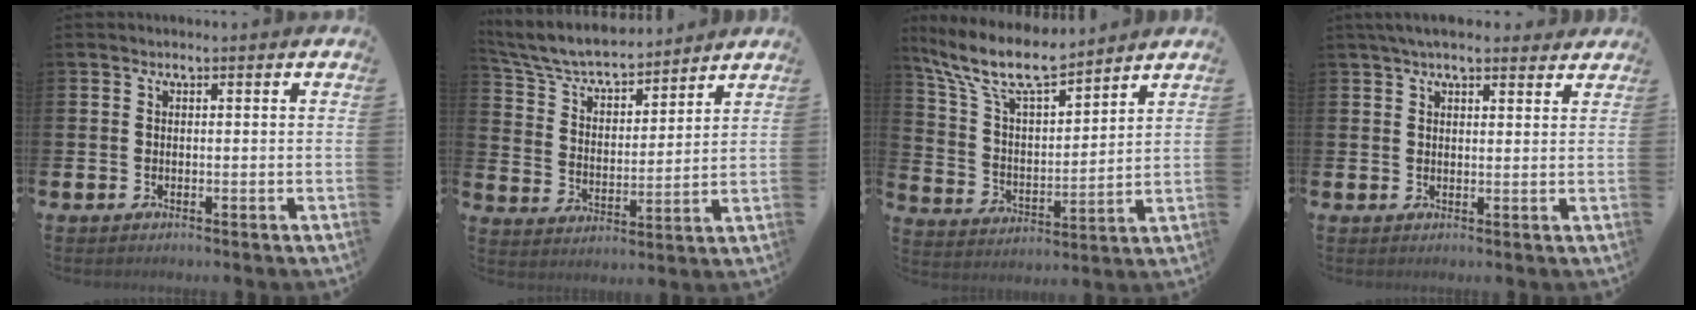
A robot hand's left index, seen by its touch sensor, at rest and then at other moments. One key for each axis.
{"total": 6.9, "fx": 6.4, "fy": 1.6, "fz": 2.0, "tx": -0.070, "ty": -0.048, "tz": 0.108}
{"total": 10.5, "fx": 9.1, "fy": 2.5, "fz": 4.6, "tx": -0.125, "ty": -0.046, "tz": 0.161}
{"total": 3.9, "fx": 3.4, "fy": 0.9, "fz": 1.7, "tx": -0.035, "ty": -0.005, "tz": 0.062}